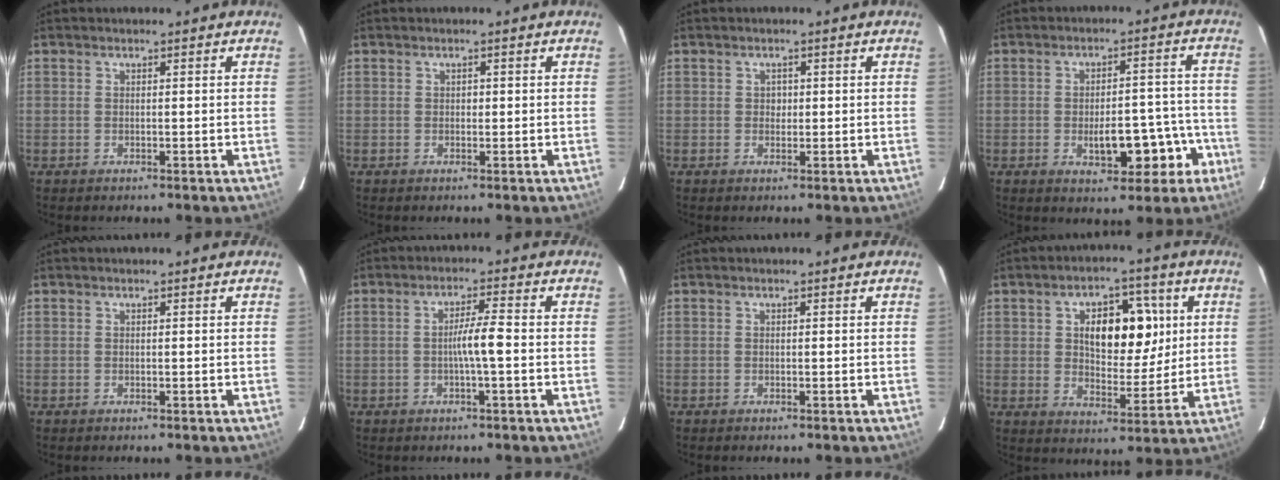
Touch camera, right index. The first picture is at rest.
{"total": 0.6, "force": [0.0, 0.4, 0.4], "torque": [-0.005, 0.002, -0.001]}
{"total": 1.1, "force": [0.1, 1.0, 0.6], "torque": [-0.008, 0.002, 0.001]}
{"total": 9.2, "force": [-3.7, 4.3, 7.3], "torque": [-0.090, 0.030, -0.037]}
{"total": 0.0}
{"total": 4.2, "force": [-0.7, -0.1, 4.1], "torque": [-0.070, 0.007, -0.011]}
{"total": 0.0}
{"total": 11.2, "force": [2.9, 5.6, 9.3], "torque": [-0.141, 0.018, 0.051]}